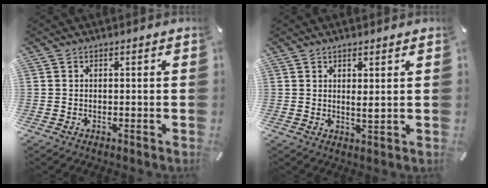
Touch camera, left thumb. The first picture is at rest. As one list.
[{"total": 2.3, "force": [1.1, 0.1, 2.0], "torque": [-0.040, -0.003, 0.019]}]